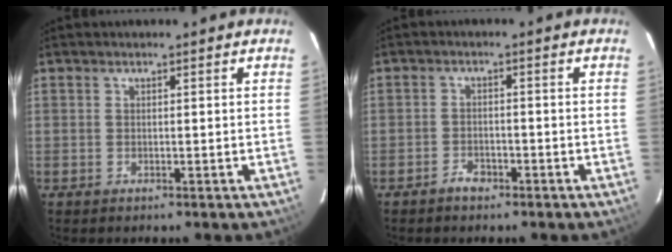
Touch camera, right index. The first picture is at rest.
{"total": 2.7, "force": [-2.0, 1.4, 1.0], "torque": [-0.024, 0.004, -0.034]}